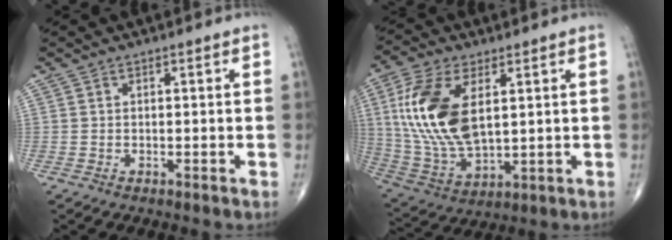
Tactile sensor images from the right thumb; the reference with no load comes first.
{"total": 18.1, "force": [4.1, 9.4, 14.8], "torque": [-0.309, -0.016, 0.086]}